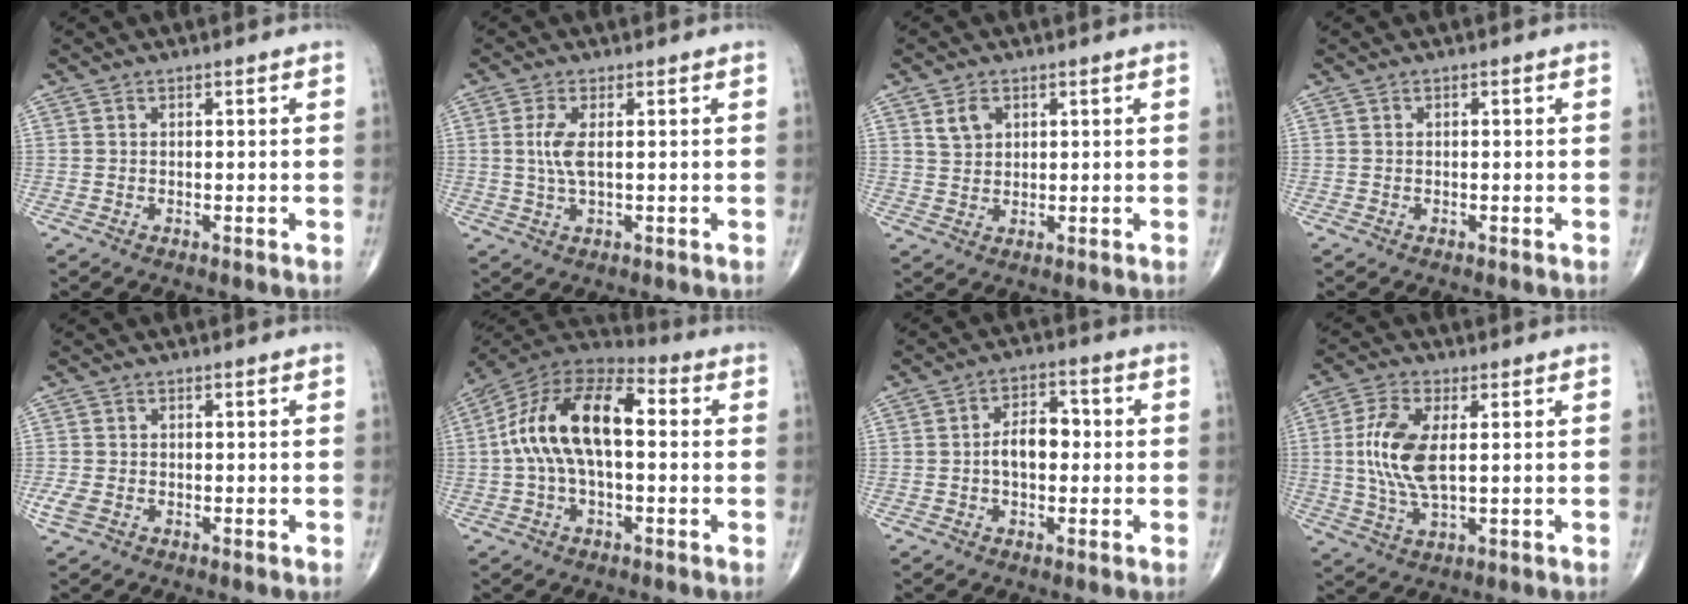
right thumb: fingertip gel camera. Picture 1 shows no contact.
{"total": 4.2, "force": [0.6, 1.3, 4.0], "torque": [-0.102, 0.000, 0.014]}
{"total": 3.5, "force": [1.7, 2.5, 1.9], "torque": [-0.025, -0.008, 0.036]}
{"total": 0.0}
{"total": 2.5, "force": [-0.9, 1.7, 1.5], "torque": [-0.042, 0.001, -0.015]}
{"total": 17.1, "force": [1.1, 8.6, 14.8], "torque": [-0.274, 0.044, 0.009]}
{"total": 6.6, "force": [-0.3, 4.1, 5.2], "torque": [-0.073, 0.020, -0.012]}
{"total": 10.4, "force": [1.1, 4.5, 9.3], "torque": [-0.208, -0.004, 0.024]}